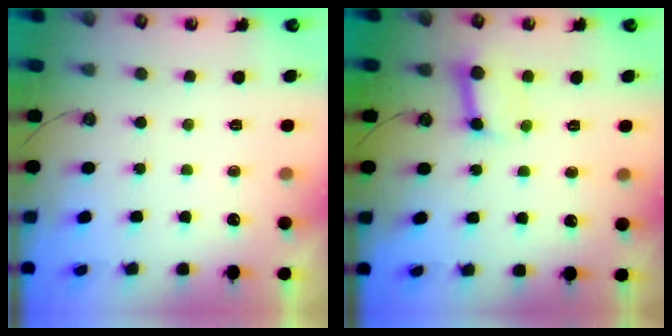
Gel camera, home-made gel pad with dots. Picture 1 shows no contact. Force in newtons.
{"total": 9.0, "press": 9.0, "slide": 1.0}